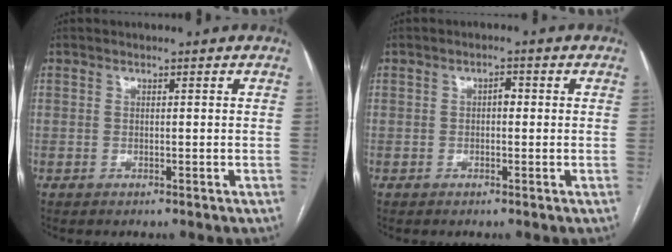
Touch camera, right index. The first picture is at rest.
{"total": 1.4, "force": [0.0, 0.8, 1.2], "torque": [-0.015, 0.007, -0.002]}